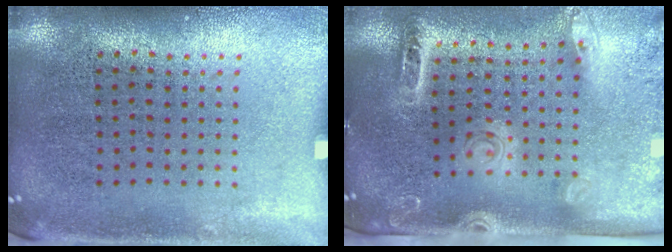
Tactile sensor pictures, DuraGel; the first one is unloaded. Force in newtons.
{"total": 2.7, "press": 2.0, "slide": 1.8}